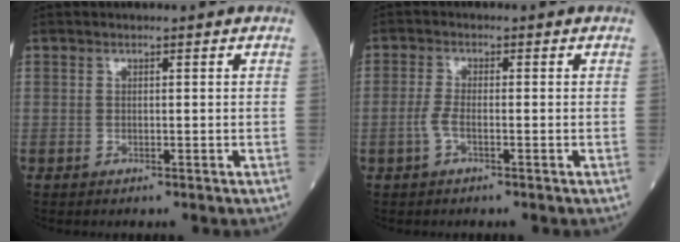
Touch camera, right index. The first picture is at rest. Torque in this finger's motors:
{"motor_torque": [-0.04, -0.06, -0.06, 0.00]}